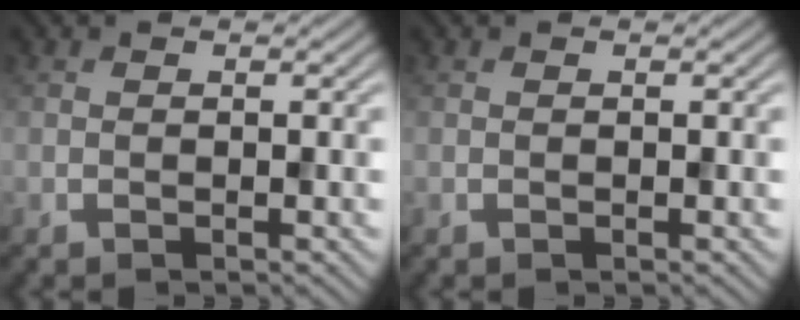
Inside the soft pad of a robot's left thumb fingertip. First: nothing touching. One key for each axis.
{"total": 0.0}